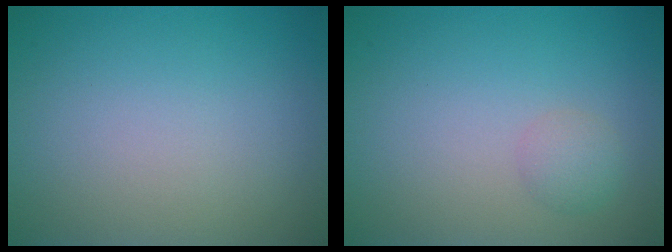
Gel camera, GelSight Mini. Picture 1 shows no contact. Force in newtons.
{"total": 1.4, "press": 1.4, "slide": 0.1}